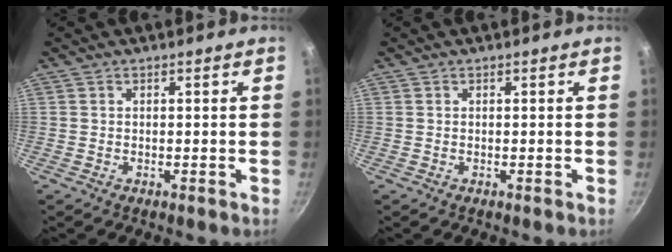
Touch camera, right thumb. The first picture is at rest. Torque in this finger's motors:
{"motor_torque": [-0.17, -0.19, 0.45, -0.04, -0.02]}